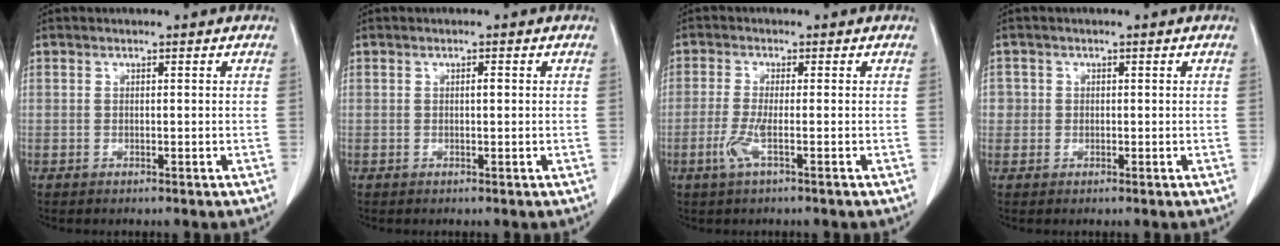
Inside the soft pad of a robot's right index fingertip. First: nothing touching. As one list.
[{"total": 0.7, "force": [0.1, 0.1, 0.7], "torque": [-0.011, 0.001, 0.001]}, {"total": 3.5, "force": [-1.6, -0.1, 3.1], "torque": [-0.074, -0.010, -0.036]}, {"total": 1.8, "force": [-0.2, 1.8, 0.2], "torque": [0.008, 0.006, -0.004]}]